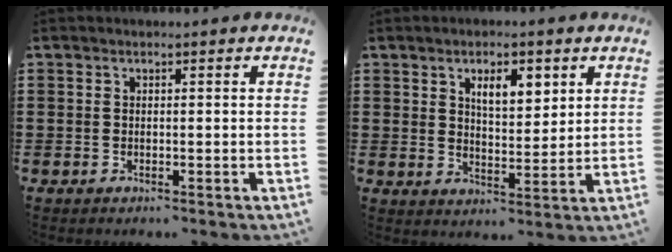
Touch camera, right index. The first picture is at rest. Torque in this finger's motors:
{"motor_torque": [0.28, 0.09, 0.50, 0.07]}